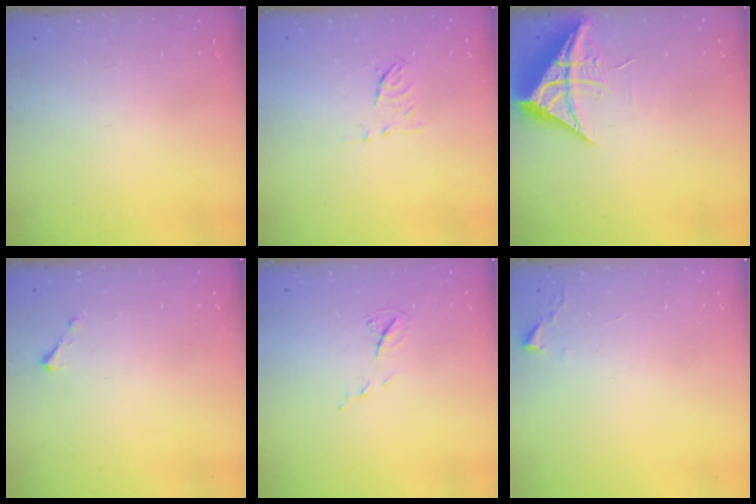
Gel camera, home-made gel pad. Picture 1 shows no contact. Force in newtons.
{"total": 5.8, "press": 5.7, "slide": 1.1}
{"total": 9.4, "press": 9.3, "slide": 1.0}
{"total": 2.5, "press": 2.5, "slide": 0.3}
{"total": 6.2, "press": 6.2, "slide": 0.7}
{"total": 2.4, "press": 2.4, "slide": 0.3}